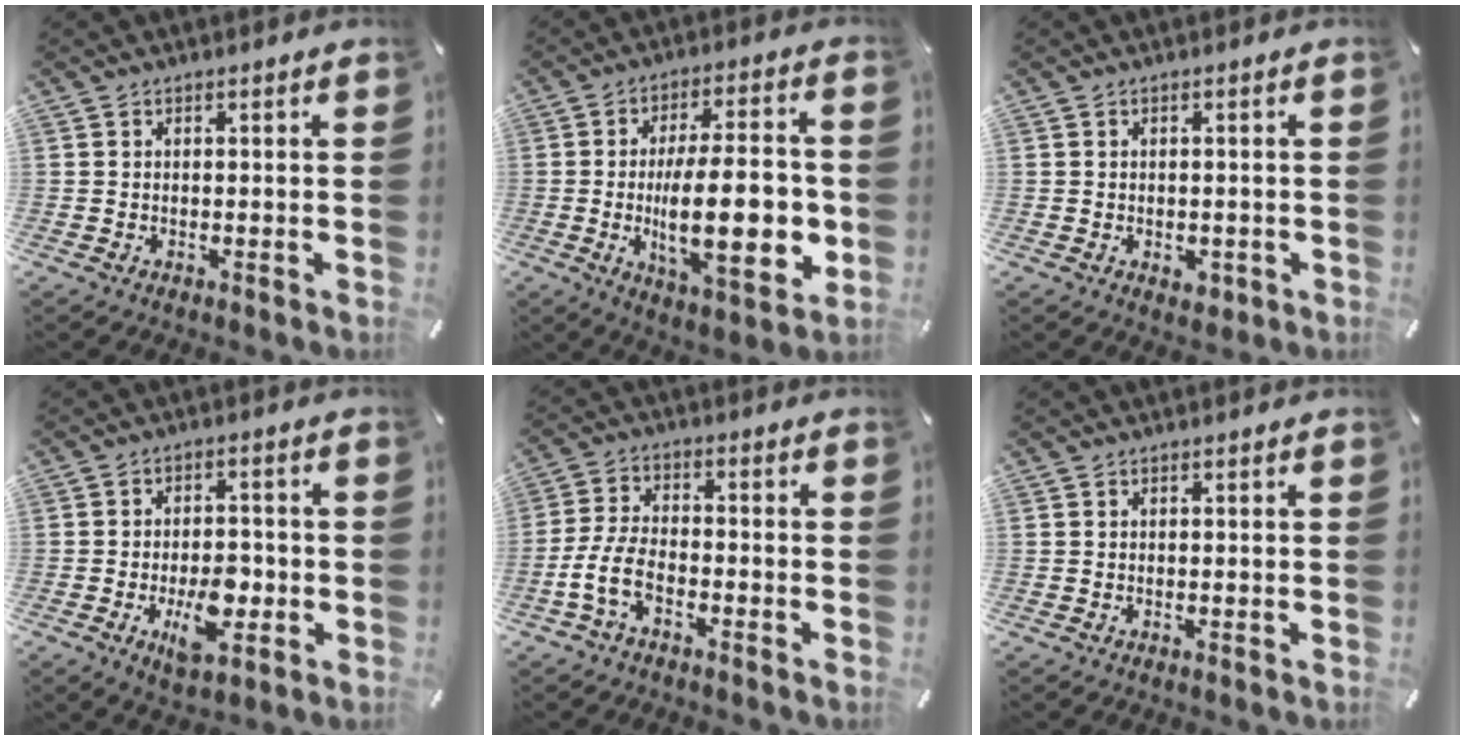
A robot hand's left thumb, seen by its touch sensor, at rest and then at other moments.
{"total": 22.4, "force": [-2.8, 7.9, 20.8], "torque": [-0.347, -0.012, -0.038]}
{"total": 2.2, "force": [-0.7, 1.6, 1.3], "torque": [-0.021, 0.002, -0.011]}
{"total": 9.5, "force": [-3.0, 5.3, 7.3], "torque": [-0.108, 0.003, -0.049]}
{"total": 7.9, "force": [-4.0, 4.0, 5.6], "torque": [-0.127, 0.005, -0.075]}
{"total": 0.0}